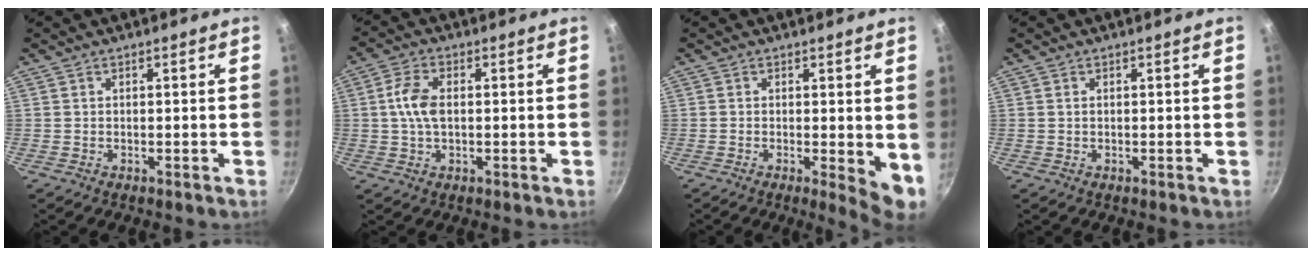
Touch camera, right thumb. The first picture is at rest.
{"total": 6.0, "force": [0.3, 3.5, 4.9], "torque": [-0.097, 0.013, 0.001]}
{"total": 5.7, "force": [-0.1, 1.7, 5.4], "torque": [-0.065, -0.011, 0.000]}
{"total": 0.0}